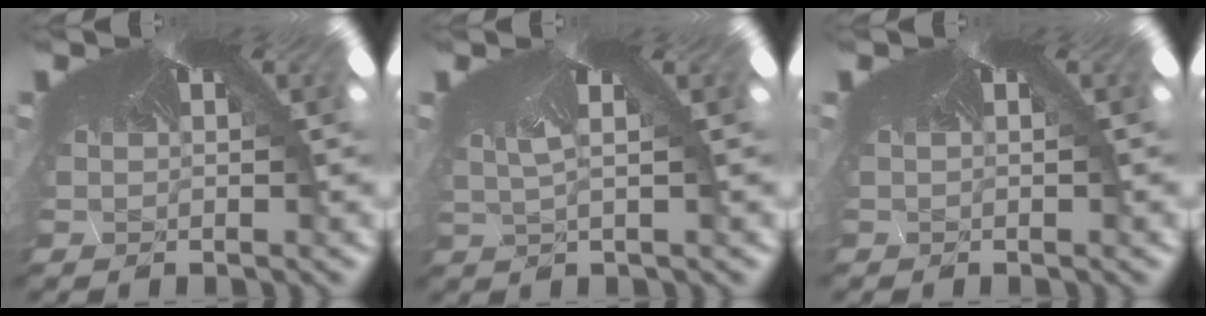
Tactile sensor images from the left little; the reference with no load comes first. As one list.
[{"total": 2.0, "force": [-1.4, -1.4, -0.4], "torque": [0.006, -0.019, -0.006]}, {"total": 0.0}]